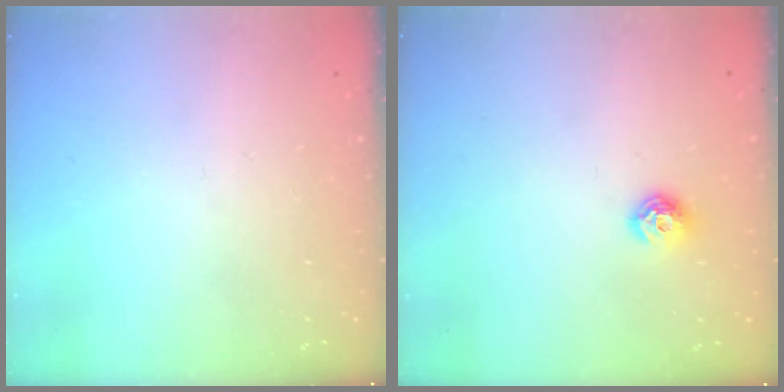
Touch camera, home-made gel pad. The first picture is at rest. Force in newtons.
{"total": 7.0, "press": 6.9, "slide": 0.9}